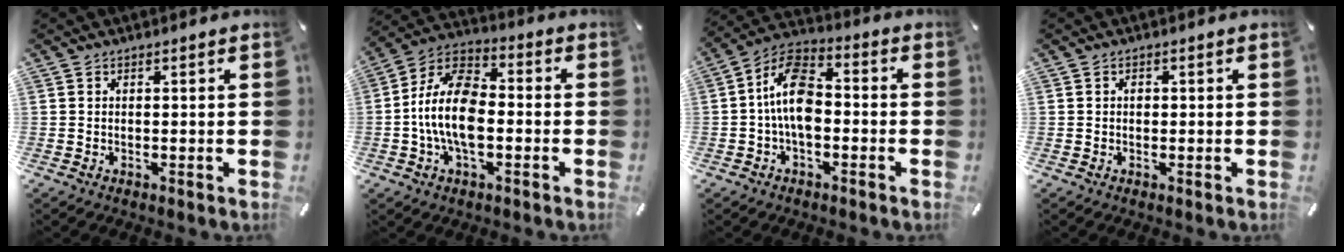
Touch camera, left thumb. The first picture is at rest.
{"total": 13.6, "force": [-2.8, 7.8, 10.8], "torque": [-0.230, 0.013, -0.052]}
{"total": 11.4, "force": [-1.8, 6.4, 9.2], "torque": [-0.188, 0.017, -0.030]}
{"total": 0.9, "force": [0.0, 0.8, 0.5], "torque": [-0.003, 0.000, -0.003]}